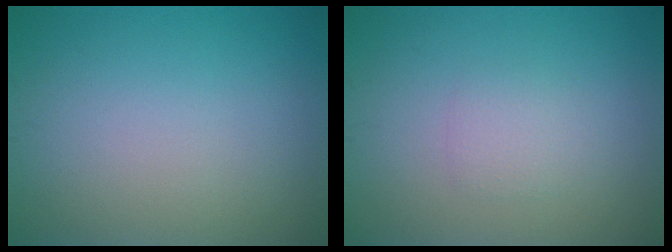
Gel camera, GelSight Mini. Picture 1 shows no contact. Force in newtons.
{"total": 1.4, "press": 1.4, "slide": 0.1}